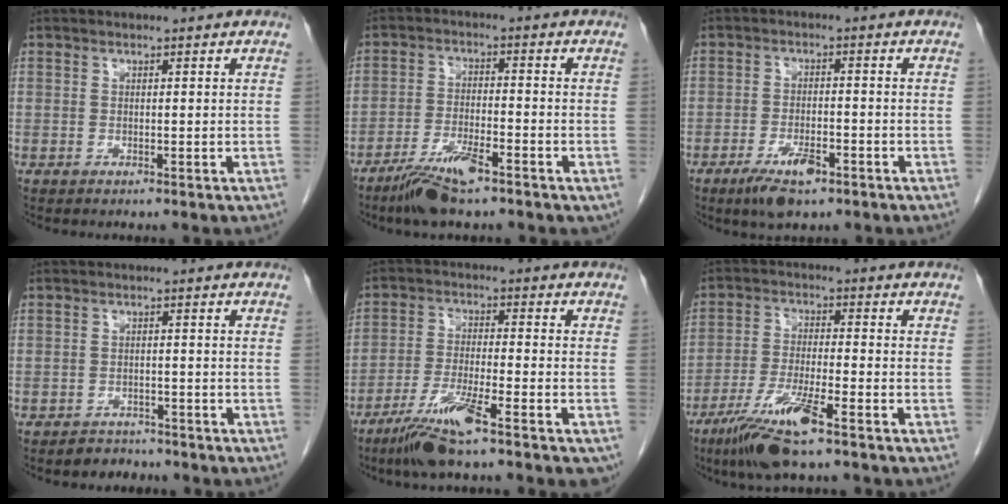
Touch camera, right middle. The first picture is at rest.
{"total": 7.6, "force": [-5.1, 1.5, 5.3], "torque": [-0.106, -0.012, -0.091]}
{"total": 5.8, "force": [-3.6, 1.9, 4.2], "torque": [-0.079, -0.005, -0.057]}
{"total": 2.7, "force": [-2.3, 1.5, -0.2], "torque": [-0.003, 0.006, -0.034]}
{"total": 10.6, "force": [-6.8, 0.7, 8.2], "torque": [-0.148, -0.021, -0.119]}
{"total": 9.8, "force": [-6.3, 0.7, 7.5], "torque": [-0.152, -0.023, -0.117]}